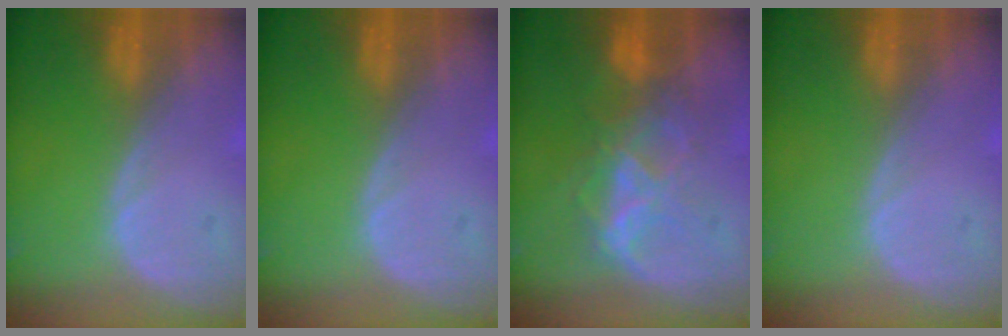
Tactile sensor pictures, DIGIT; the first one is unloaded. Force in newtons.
{"total": 0.0}
{"total": 7.5, "press": 7.0, "slide": 2.9}
{"total": 0.0}